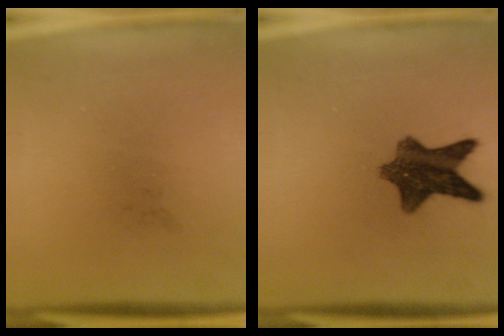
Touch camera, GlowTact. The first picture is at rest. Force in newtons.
{"total": 9.5}